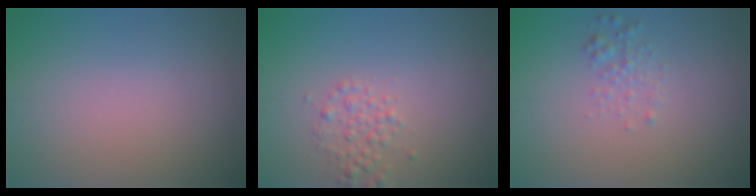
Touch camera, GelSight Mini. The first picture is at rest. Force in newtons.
{"total": 1.7, "press": 1.7, "slide": 0.0}
{"total": 1.4, "press": 1.4, "slide": 0.0}